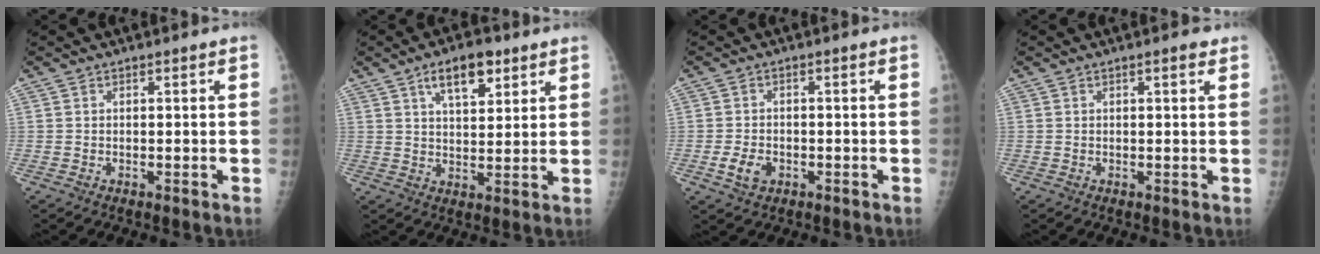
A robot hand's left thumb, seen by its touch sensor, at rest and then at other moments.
{"total": 8.5, "force": [4.8, 3.9, 5.9], "torque": [-0.069, -0.019, 0.078]}
{"total": 3.7, "force": [-1.5, 2.6, 2.2], "torque": [-0.032, 0.003, -0.022]}
{"total": 1.3, "force": [0.8, 0.4, 0.9], "torque": [-0.011, -0.001, 0.007]}